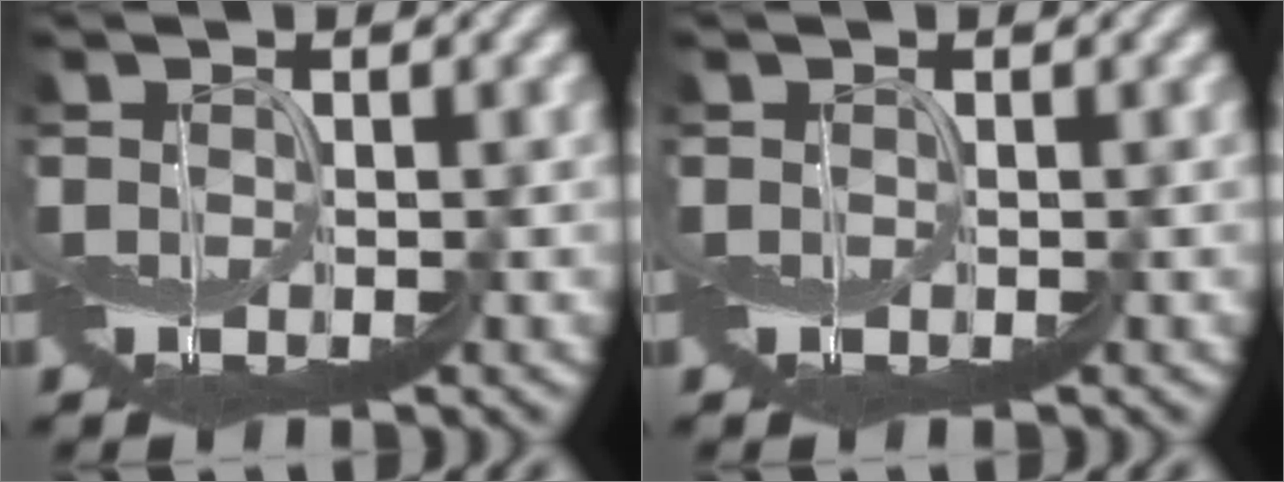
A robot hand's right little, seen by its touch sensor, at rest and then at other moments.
{"total": 0.0}